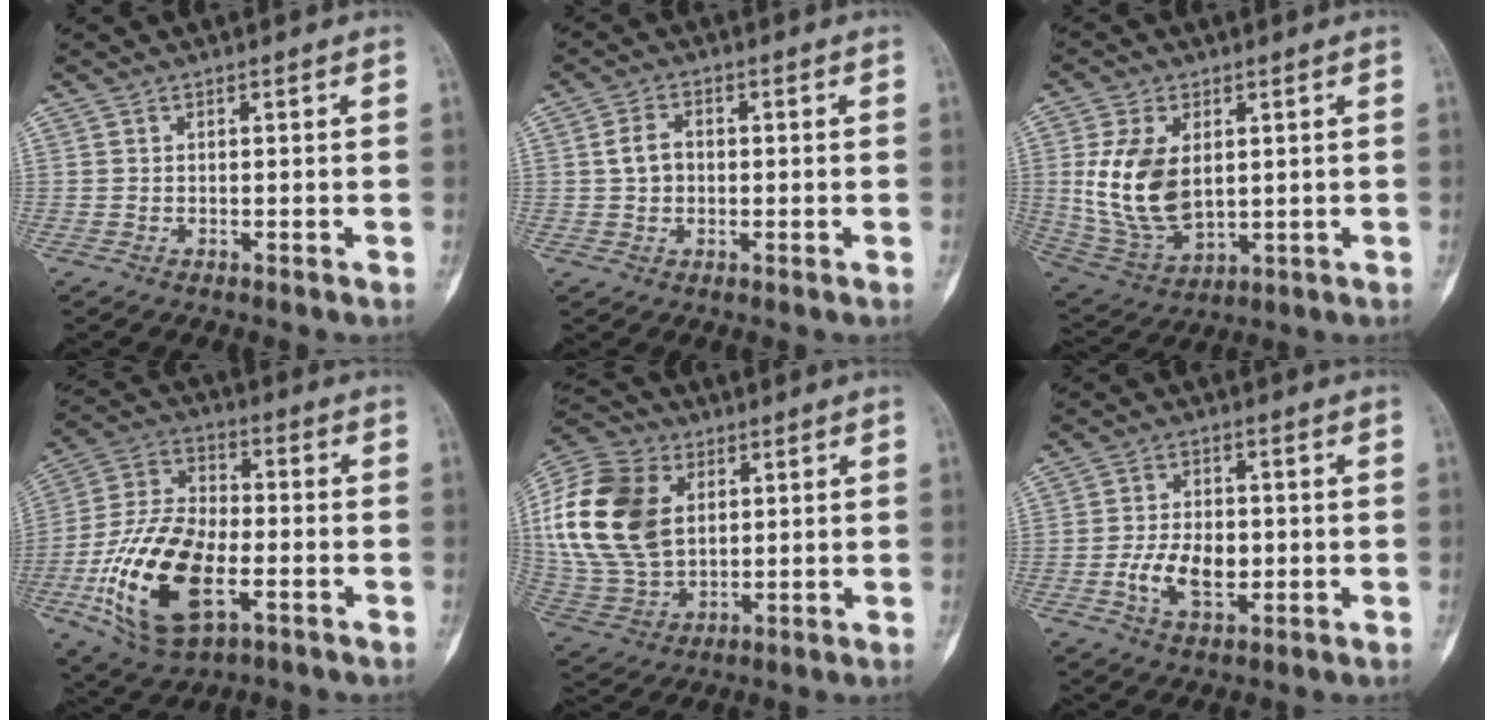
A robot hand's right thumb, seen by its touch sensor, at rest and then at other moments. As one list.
[{"total": 4.1, "force": [0.2, 3.1, 2.7], "torque": [-0.043, 0.010, 0.000]}, {"total": 14.2, "force": [1.8, 8.9, 11.0], "torque": [-0.204, -0.014, 0.052]}, {"total": 20.8, "force": [-6.0, 11.0, 16.7], "torque": [-0.315, 0.017, -0.103]}, {"total": 22.0, "force": [4.8, 15.3, 15.0], "torque": [-0.307, -0.007, 0.093]}, {"total": 10.1, "force": [-2.0, 6.5, 7.5], "torque": [-0.116, 0.009, -0.031]}]